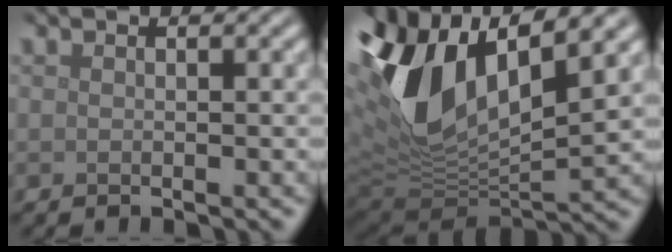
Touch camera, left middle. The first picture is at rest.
{"total": 13.1, "force": [4.0, 6.5, 10.6], "torque": [-0.227, 0.003, 0.073]}